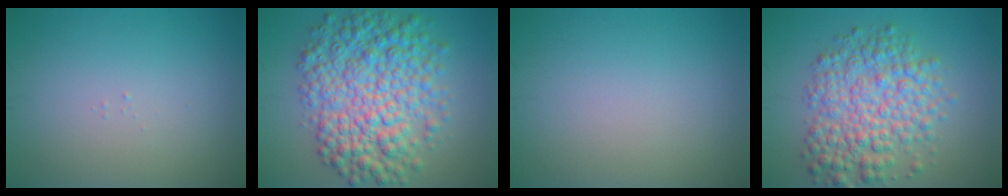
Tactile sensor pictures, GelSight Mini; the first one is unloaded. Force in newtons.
{"total": 9.4, "press": 9.4, "slide": 0.0}
{"total": 0.0}
{"total": 6.9, "press": 6.9, "slide": 0.1}